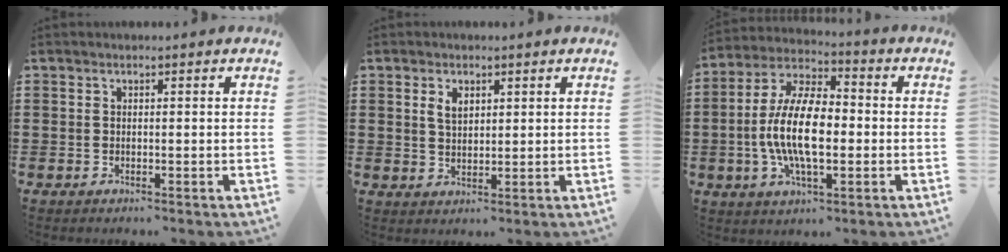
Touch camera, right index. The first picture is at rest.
{"total": 2.7, "force": [1.2, 1.5, 1.8], "torque": [-0.041, 0.005, 0.023]}
{"total": 12.4, "force": [-1.8, 5.5, 11.0], "torque": [-0.242, -0.005, -0.037]}